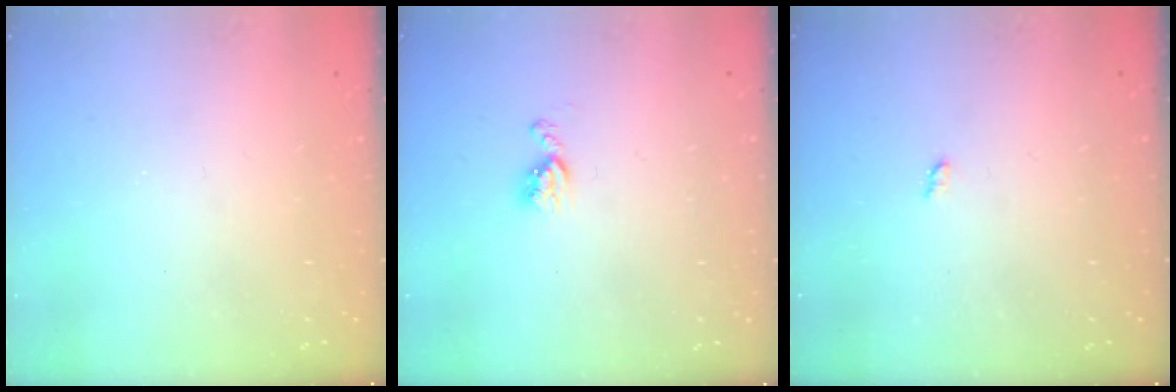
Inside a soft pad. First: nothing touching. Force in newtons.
{"total": 5.2, "press": 5.2, "slide": 0.8}
{"total": 1.2, "press": 1.2, "slide": 0.2}